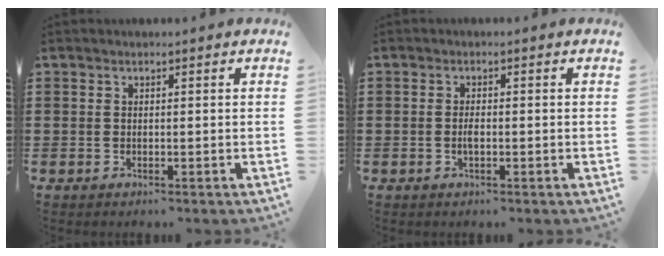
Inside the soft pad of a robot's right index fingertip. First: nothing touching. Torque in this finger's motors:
{"motor_torque": [2.14, 0.00, 0.18, 0.07]}